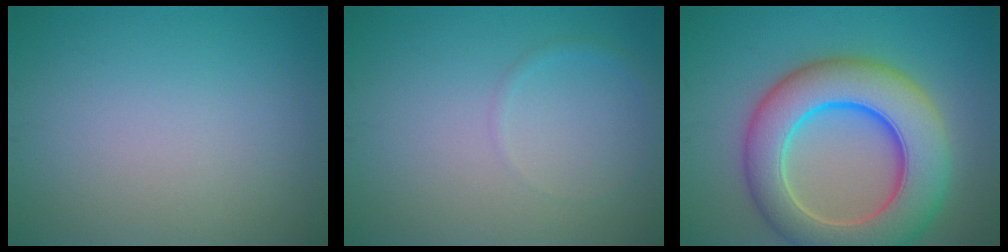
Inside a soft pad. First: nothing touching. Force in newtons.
{"total": 0.7, "press": 0.7, "slide": 0.1}
{"total": 11.4, "press": 11.4, "slide": 0.3}